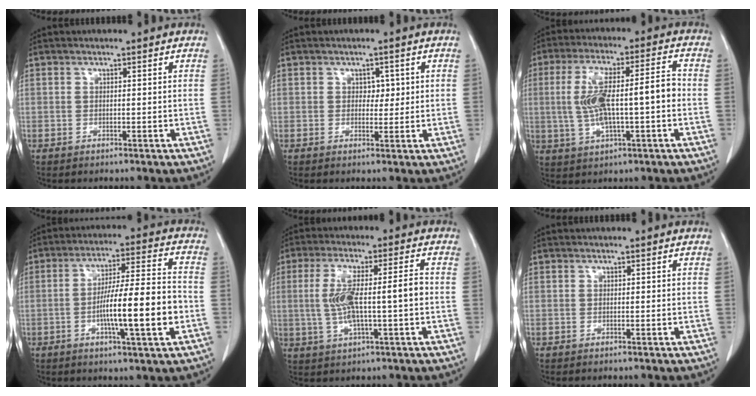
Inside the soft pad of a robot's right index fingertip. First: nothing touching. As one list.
[{"total": 1.9, "force": [0.5, 1.4, 1.2], "torque": [-0.011, -0.001, 0.006]}, {"total": 12.2, "force": [-0.5, 2.8, 11.9], "torque": [-0.228, 0.028, -0.003]}, {"total": 13.3, "force": [-3.3, 0.7, 12.9], "torque": [-0.213, 0.004, -0.055]}, {"total": 9.9, "force": [-0.3, 1.6, 9.8], "torque": [-0.194, 0.017, -0.002]}, {"total": 0.0}]